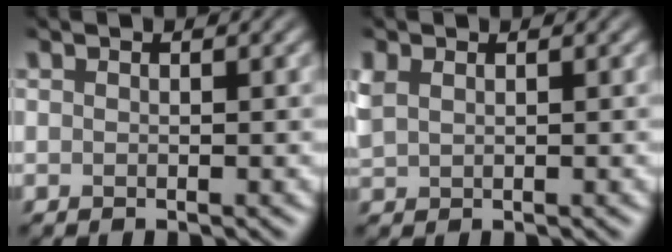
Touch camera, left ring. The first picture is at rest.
{"total": 1.6, "force": [0.8, 1.0, 0.9], "torque": [-0.025, 0.001, 0.021]}